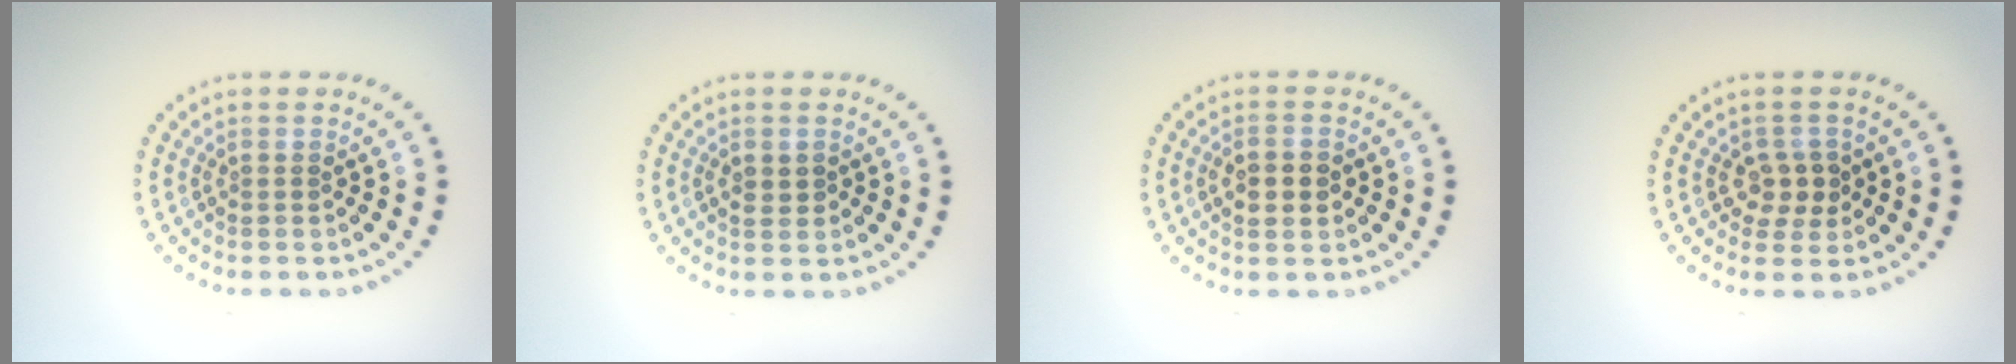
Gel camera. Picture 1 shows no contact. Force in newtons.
{"total": 1.2, "press": 1.2, "slide": 0.1}
{"total": 2.5, "press": 2.4, "slide": 0.2}
{"total": 2.3, "press": 2.2, "slide": 0.8}